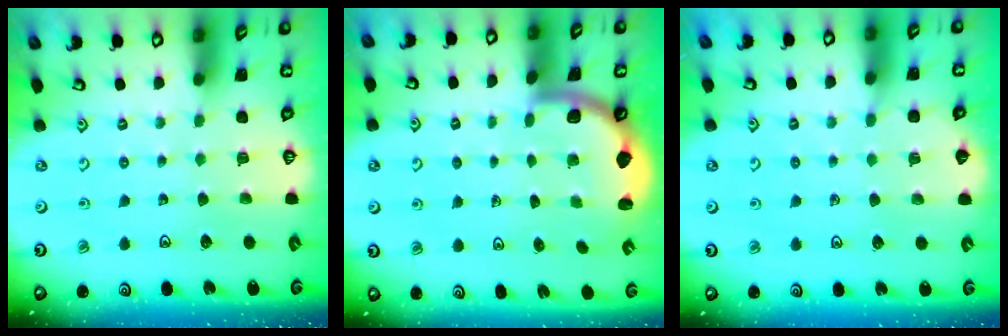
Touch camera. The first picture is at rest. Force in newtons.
{"total": 1.8, "press": 1.8, "slide": 0.1}
{"total": 2.5, "press": 2.5, "slide": 0.3}